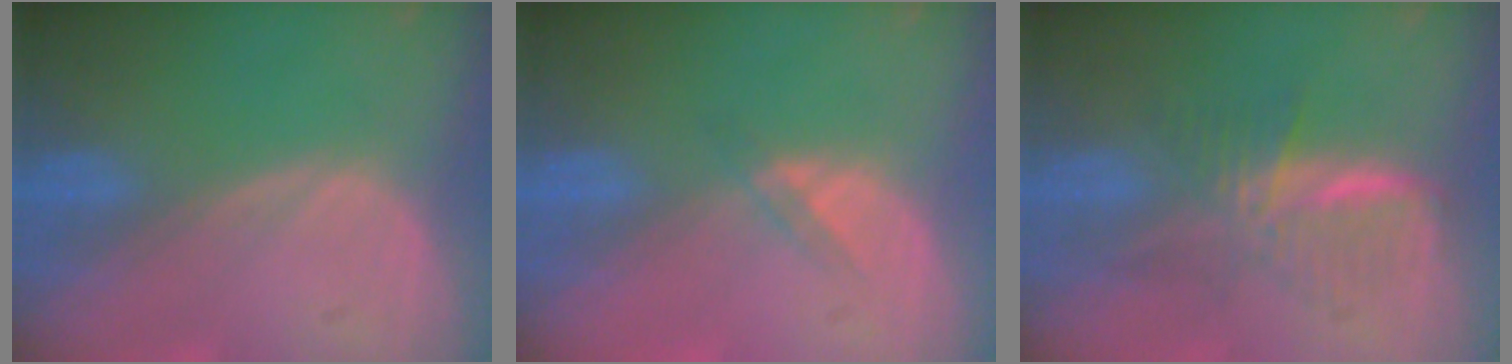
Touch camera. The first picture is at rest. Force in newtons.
{"total": 1.8, "press": 1.4, "slide": 1.0}
{"total": 5.9, "press": 5.8, "slide": 1.1}